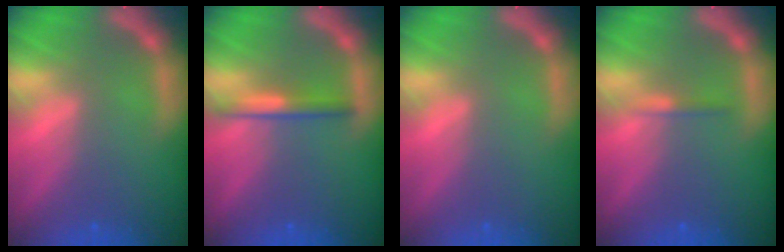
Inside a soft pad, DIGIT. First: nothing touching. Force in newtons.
{"total": 2.4}
{"total": 0.0}
{"total": 0.9}